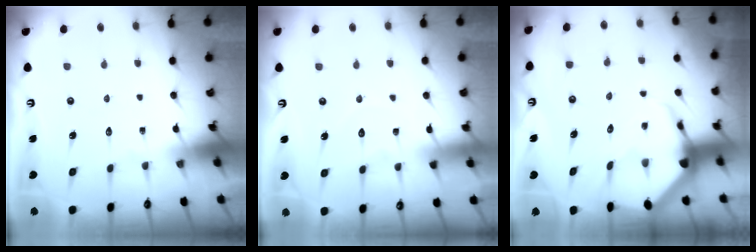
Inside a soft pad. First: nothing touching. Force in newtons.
{"total": 4.0, "press": 4.0, "slide": 0.4}
{"total": 5.4, "press": 5.4, "slide": 0.7}